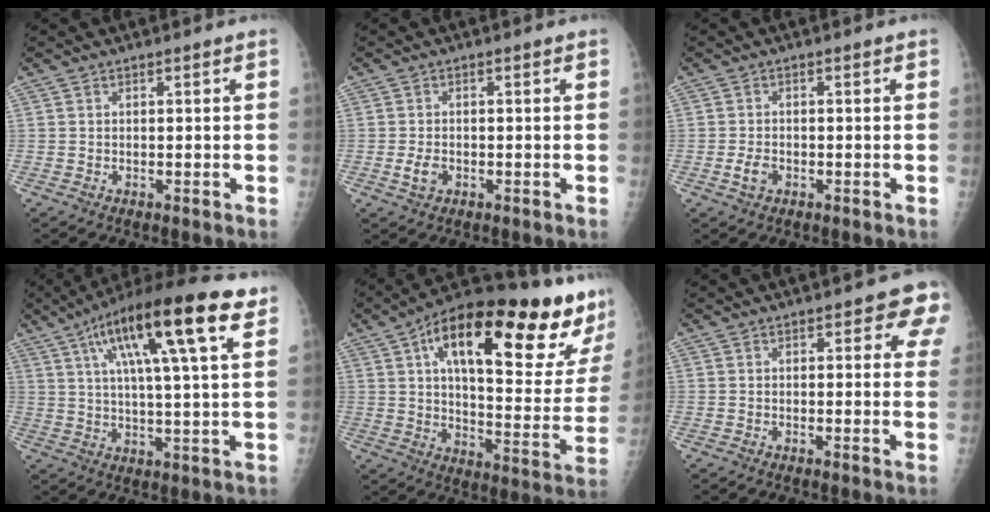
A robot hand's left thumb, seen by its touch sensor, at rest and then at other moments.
{"total": 2.6, "force": [-0.8, 1.8, 1.7], "torque": [-0.032, 0.000, -0.012]}
{"total": 2.5, "force": [-1.0, 1.7, 1.6], "torque": [-0.029, 0.002, -0.017]}
{"total": 20.8, "force": [9.8, 4.1, 17.8], "torque": [-0.283, 0.003, 0.153]}
{"total": 31.3, "force": [16.2, 9.0, 25.2], "torque": [-0.324, -0.013, 0.245]}
{"total": 6.1, "force": [3.1, 2.9, 4.3], "torque": [-0.009, -0.006, 0.025]}